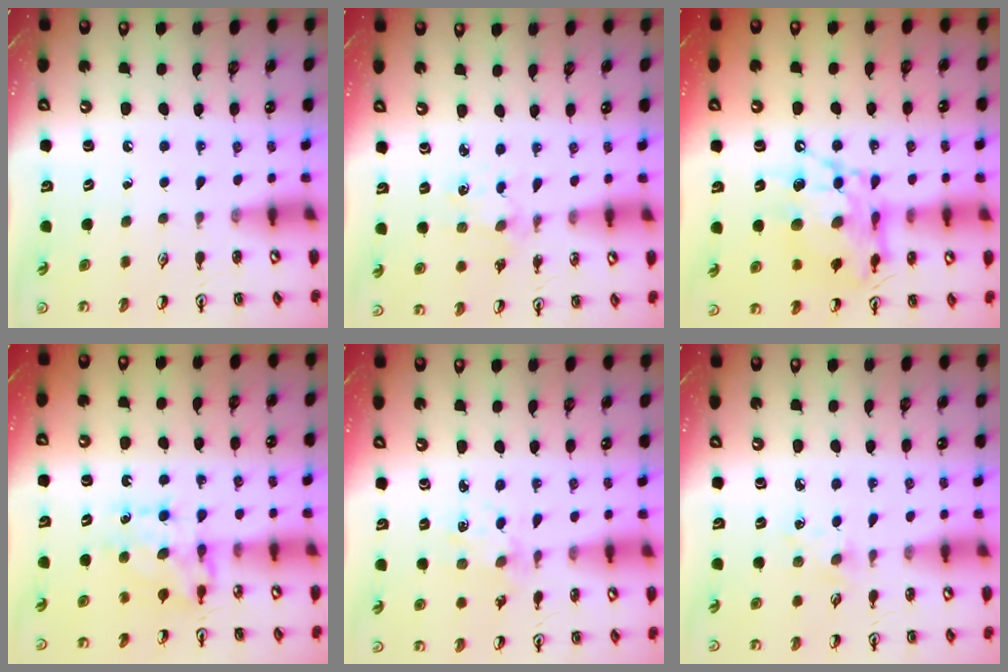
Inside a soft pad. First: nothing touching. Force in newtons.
{"total": 1.8, "press": 1.8, "slide": 0.3}
{"total": 14.3, "press": 14.3, "slide": 1.4}
{"total": 7.1, "press": 7.1, "slide": 0.7}
{"total": 1.9, "press": 1.9, "slide": 0.2}
{"total": 1.9, "press": 1.9, "slide": 0.3}